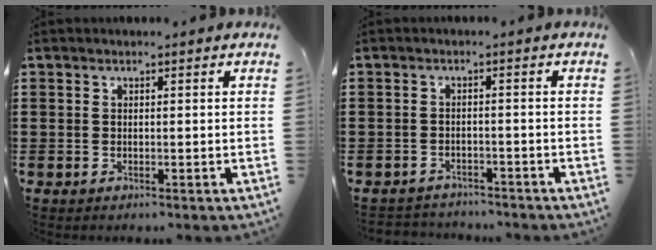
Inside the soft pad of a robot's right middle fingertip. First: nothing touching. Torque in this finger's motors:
{"motor_torque": [0.20, 0.18, 0.03, 0.04]}